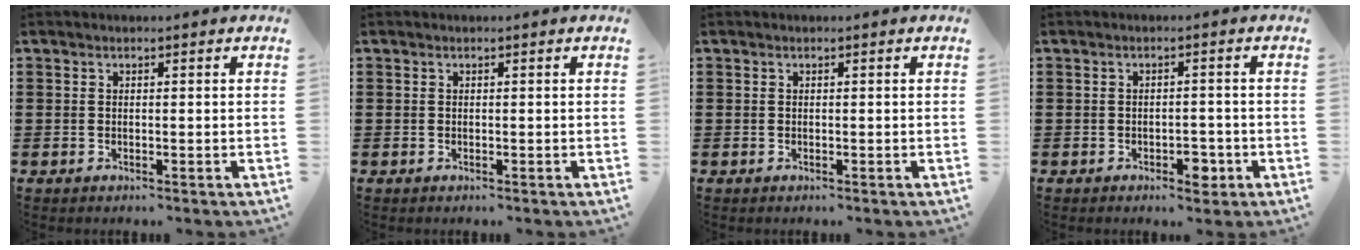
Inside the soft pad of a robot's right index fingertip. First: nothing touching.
{"total": 0.0}
{"total": 0.0}
{"total": 3.0, "force": [-1.7, 1.5, 2.1], "torque": [-0.035, 0.002, -0.031]}